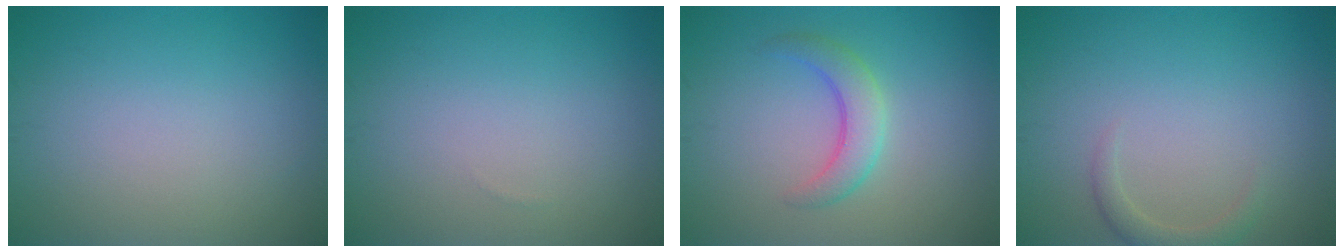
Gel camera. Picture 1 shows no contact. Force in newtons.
{"total": 0.0}
{"total": 3.0, "press": 3.0, "slide": 0.2}
{"total": 1.6, "press": 1.6, "slide": 0.1}